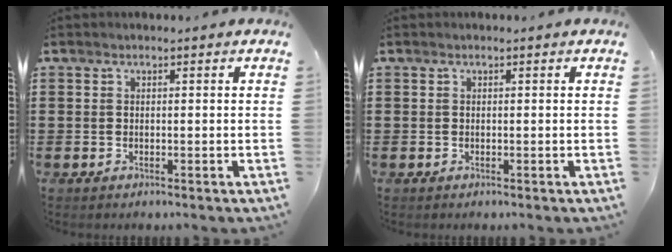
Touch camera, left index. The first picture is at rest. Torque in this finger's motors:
{"motor_torque": [0.00, 0.00, 0.00, 0.00]}